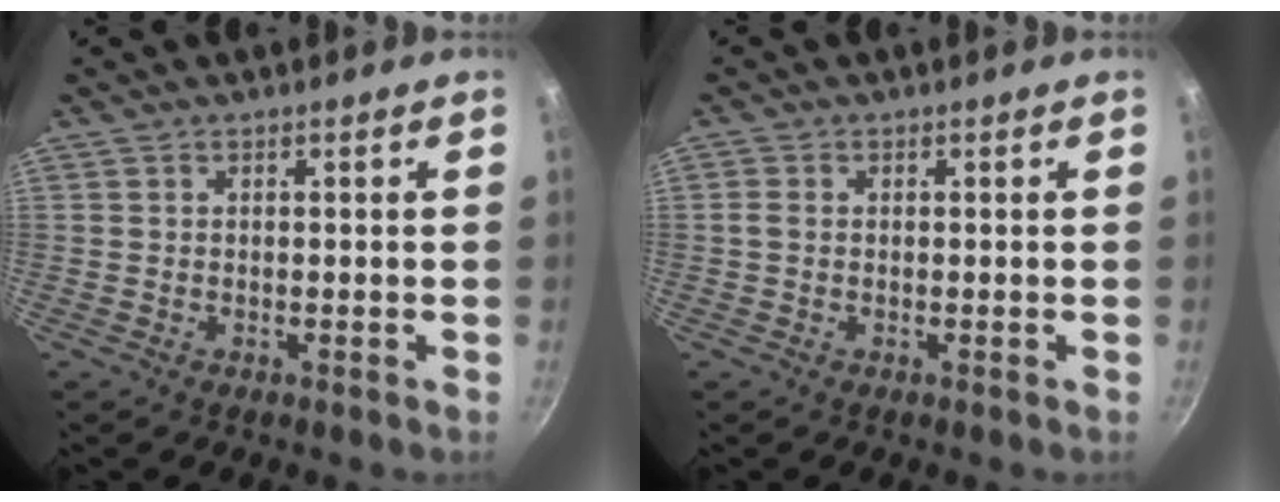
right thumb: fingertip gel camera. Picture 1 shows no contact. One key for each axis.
{"total": 1.3, "fx": 0.0, "fy": 1.0, "fz": 0.9, "tx": -0.020, "ty": 0.004, "tz": -0.003}